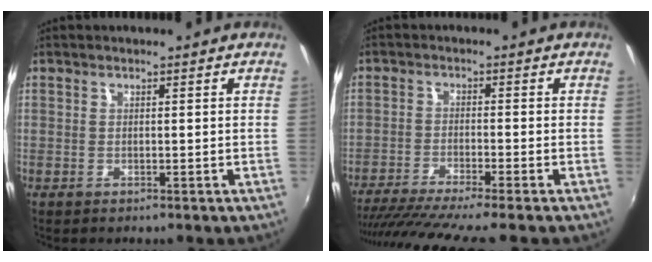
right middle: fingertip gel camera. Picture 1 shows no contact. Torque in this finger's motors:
{"motor_torque": [1.08, -1.06, 0.62, 0.18]}